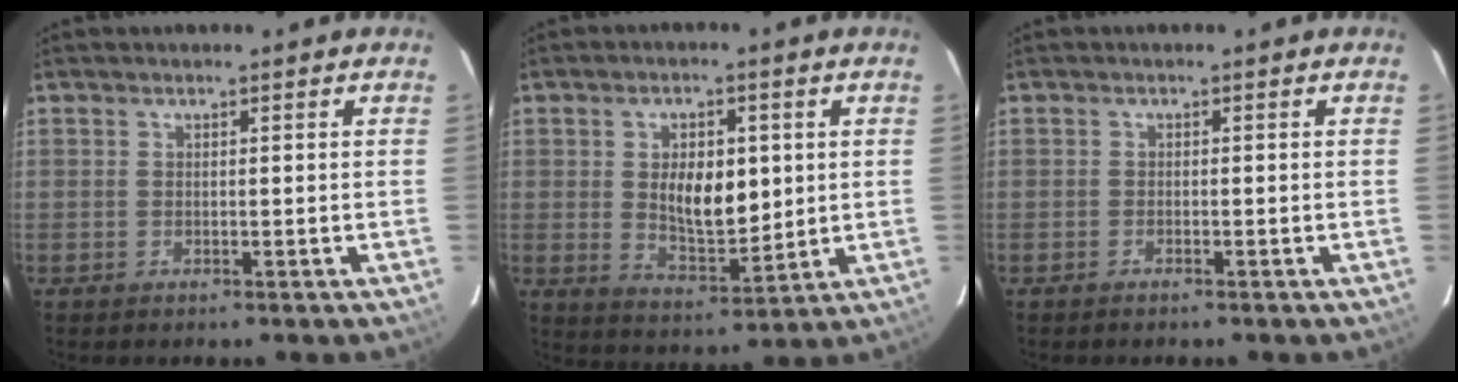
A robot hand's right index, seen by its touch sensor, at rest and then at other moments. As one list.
[{"total": 9.8, "force": [1.2, 5.2, 8.2], "torque": [-0.143, -0.003, 0.030]}, {"total": 0.7, "force": [-0.6, 0.1, 0.2], "torque": [-0.005, 0.000, -0.014]}]